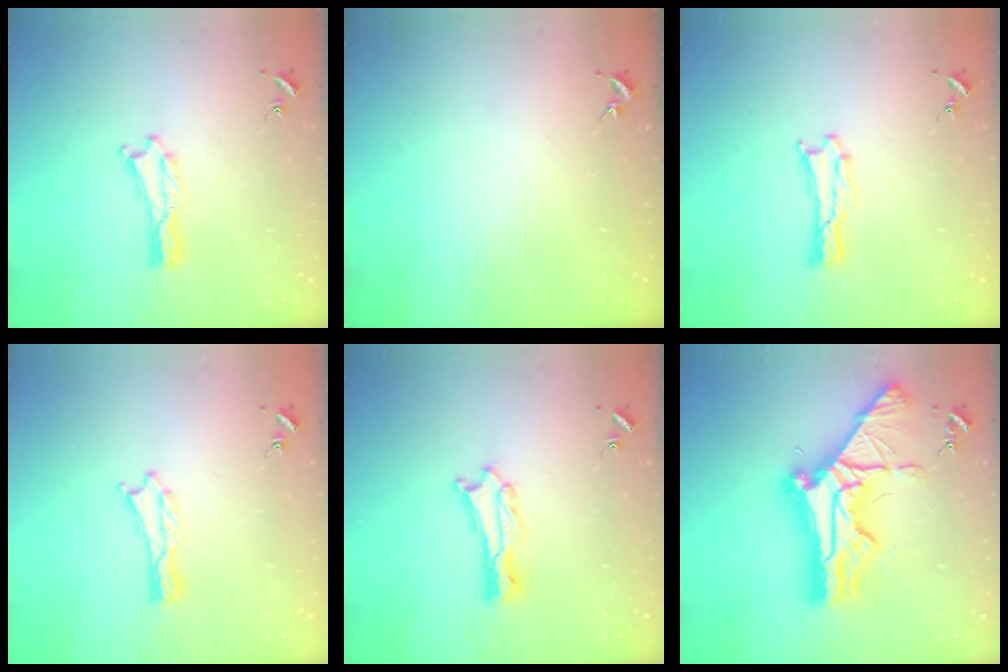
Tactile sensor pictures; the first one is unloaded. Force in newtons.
{"total": 0.0}
{"total": 0.0}
{"total": 0.0}
{"total": 0.9, "press": 0.9, "slide": 0.2}
{"total": 14.5, "press": 14.5, "slide": 1.5}